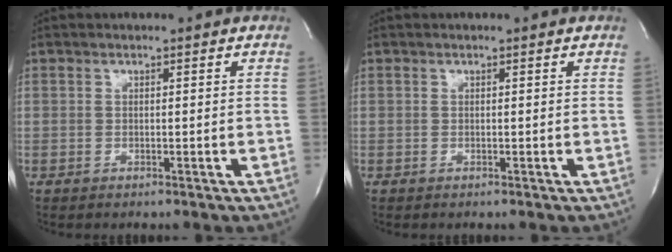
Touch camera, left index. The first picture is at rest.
{"total": 0.0}